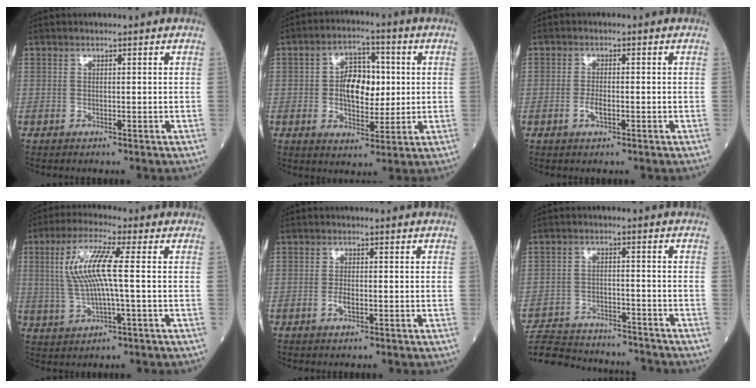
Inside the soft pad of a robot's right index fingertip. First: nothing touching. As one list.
[{"total": 8.5, "force": [0.7, 5.0, 6.9], "torque": [-0.115, 0.016, 0.013]}, {"total": 2.0, "force": [-0.7, 0.6, 1.7], "torque": [-0.036, 0.000, -0.013]}, {"total": 9.6, "force": [1.3, 0.9, 9.5], "torque": [-0.211, 0.015, 0.025]}, {"total": 1.5, "force": [-0.5, 0.4, 1.4], "torque": [-0.028, 0.001, -0.010]}, {"total": 16.4, "force": [-15.5, 3.5, 4.3], "torque": [-0.098, 0.005, -0.227]}]